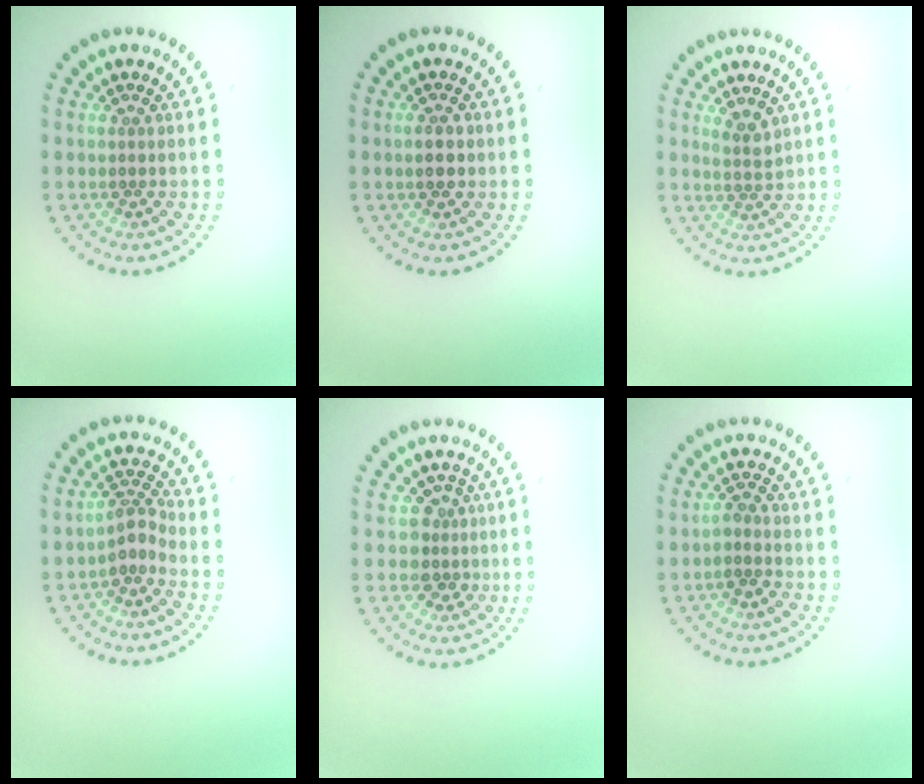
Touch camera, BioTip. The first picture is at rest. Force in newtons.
{"total": 2.1, "press": 2.1, "slide": 0.0}
{"total": 1.8, "press": 1.4, "slide": 1.2}
{"total": 2.2, "press": 1.6, "slide": 1.5}
{"total": 2.4, "press": 1.9, "slide": 1.5}
{"total": 1.4, "press": 1.1, "slide": 0.8}